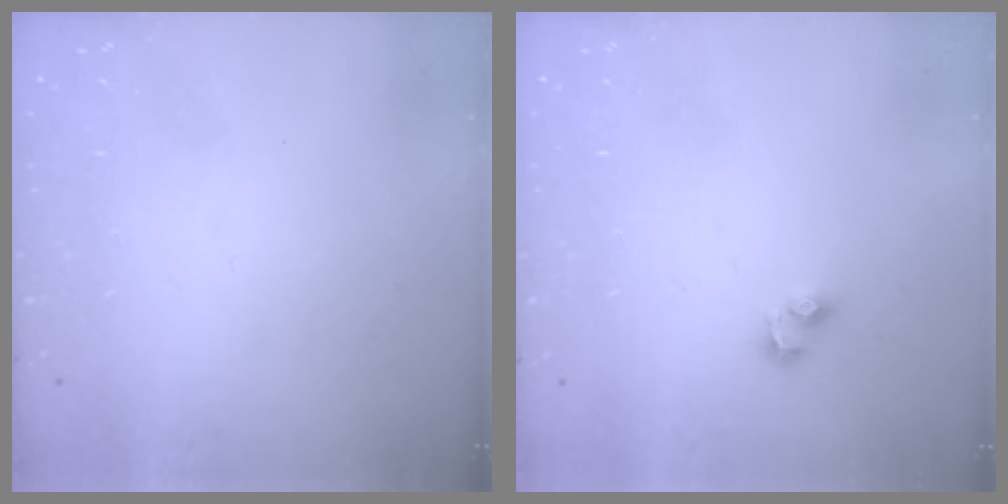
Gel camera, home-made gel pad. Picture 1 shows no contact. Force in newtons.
{"total": 2.7, "press": 2.5, "slide": 1.2}